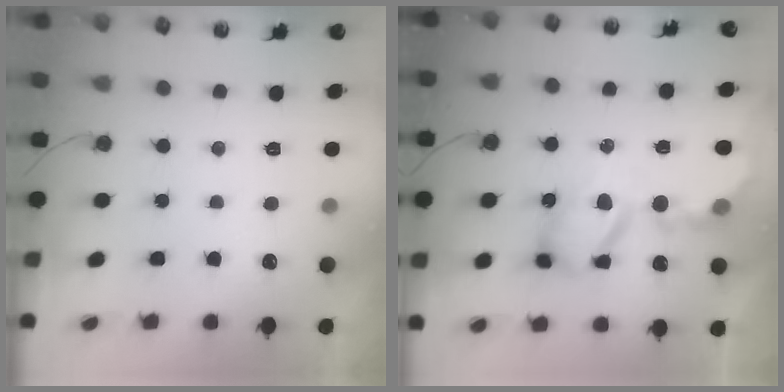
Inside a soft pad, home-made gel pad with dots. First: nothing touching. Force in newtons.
{"total": 16.9, "press": 16.8, "slide": 1.5}